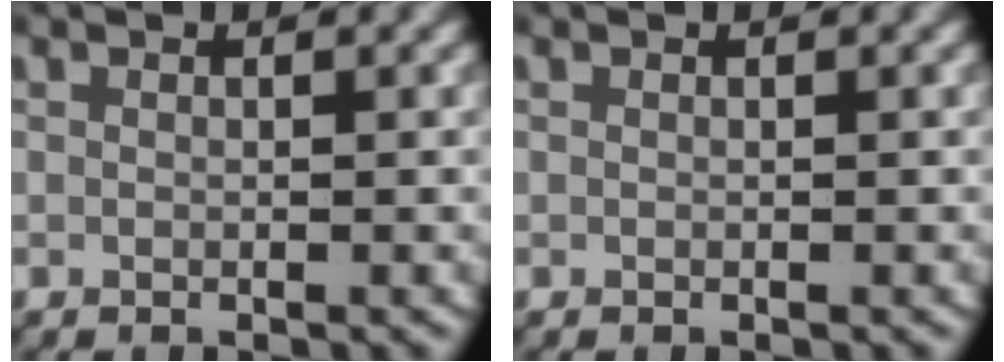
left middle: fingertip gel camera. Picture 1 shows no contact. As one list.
[{"total": 0.0}]